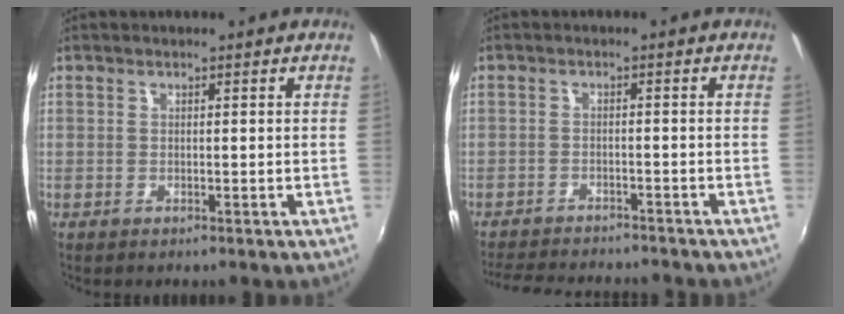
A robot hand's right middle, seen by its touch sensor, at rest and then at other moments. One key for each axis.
{"total": 10.8, "fx": -9.8, "fy": 2.2, "fz": 3.8, "tx": -0.094, "ty": -0.012, "tz": -0.150}